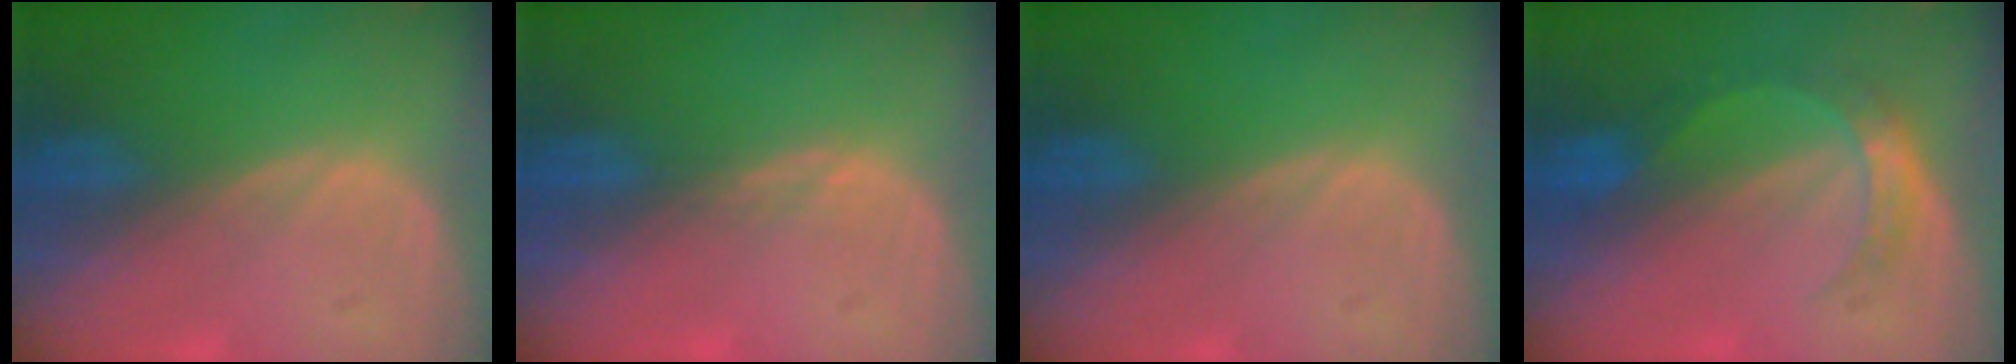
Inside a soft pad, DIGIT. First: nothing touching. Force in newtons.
{"total": 1.0, "press": 0.8, "slide": 0.7}
{"total": 0.0}
{"total": 5.0, "press": 4.5, "slide": 2.2}